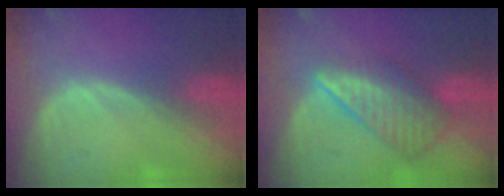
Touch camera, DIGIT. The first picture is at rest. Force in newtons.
{"total": 8.7, "press": 7.6, "slide": 4.2}